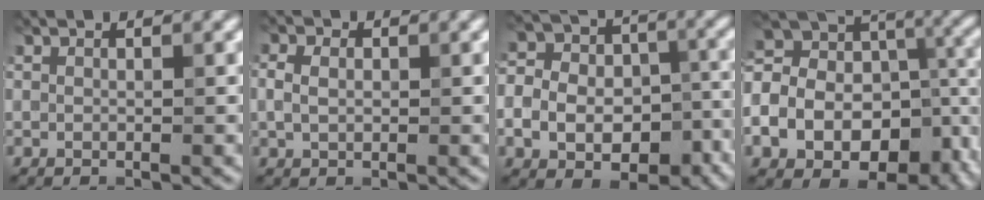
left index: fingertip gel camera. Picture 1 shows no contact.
{"total": 2.5, "force": [0.3, 1.9, 1.6], "torque": [-0.034, 0.007, 0.003]}
{"total": 12.4, "force": [-5.1, 9.2, 6.5], "torque": [-0.101, -0.014, -0.096]}
{"total": 19.4, "force": [-6.9, 13.8, 11.7], "torque": [-0.250, -0.014, -0.090]}